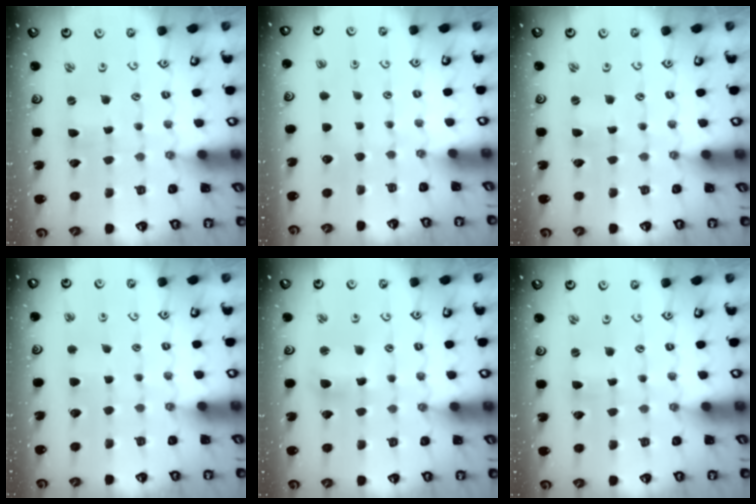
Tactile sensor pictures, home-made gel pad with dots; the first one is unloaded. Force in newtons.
{"total": 0.0}
{"total": 0.0}
{"total": 2.5, "press": 2.4, "slide": 0.7}
{"total": 5.7, "press": 5.6, "slide": 0.8}
{"total": 0.0}